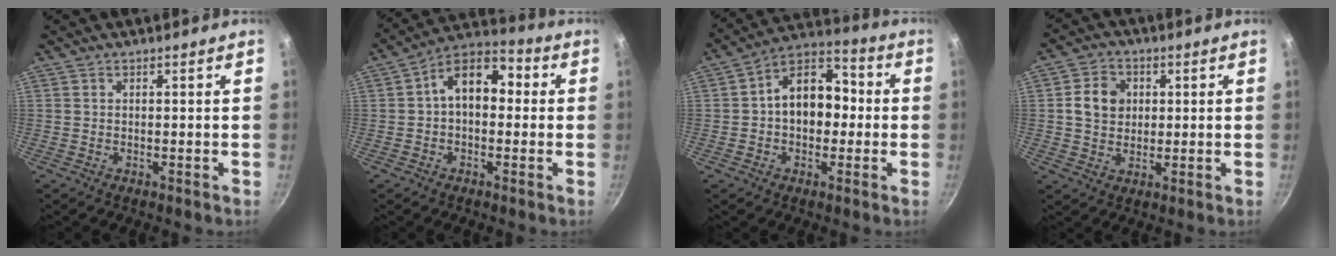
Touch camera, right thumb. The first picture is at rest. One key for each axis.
{"total": 11.2, "fx": 1.0, "fy": 7.1, "fz": 8.6, "tx": -0.110, "ty": 0.039, "tz": 0.001}
{"total": 13.0, "fx": 0.2, "fy": 8.7, "fz": 9.6, "tx": -0.116, "ty": 0.038, "tz": -0.010}
{"total": 7.4, "fx": 1.2, "fy": 6.1, "fz": 4.0, "tx": -0.050, "ty": 0.001, "tz": 0.018}